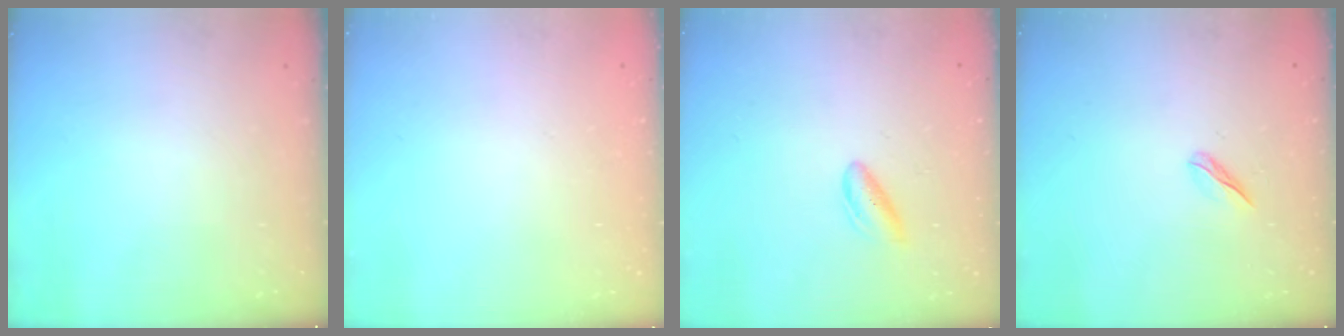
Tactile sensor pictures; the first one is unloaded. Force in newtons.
{"total": 2.2, "press": 2.2, "slide": 0.1}
{"total": 4.8, "press": 4.7, "slide": 1.2}
{"total": 2.6, "press": 2.5, "slide": 0.7}